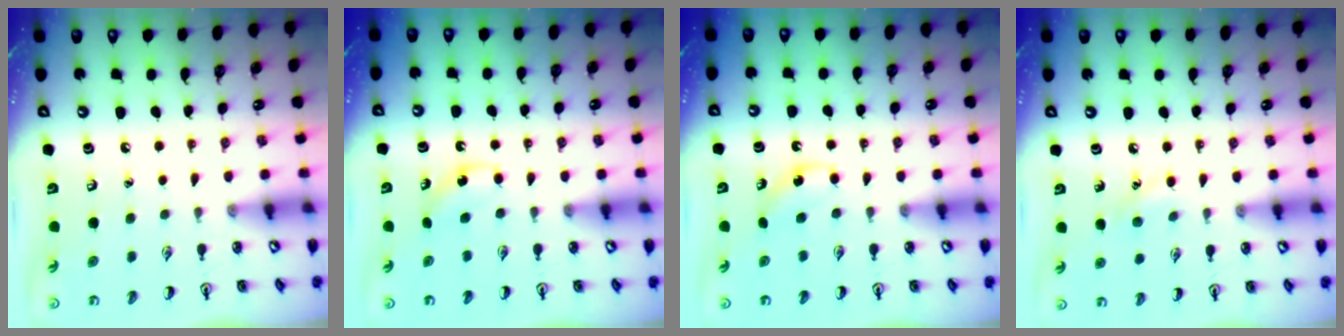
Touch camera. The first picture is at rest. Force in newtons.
{"total": 3.3, "press": 3.0, "slide": 1.3}
{"total": 3.3, "press": 3.0, "slide": 1.3}
{"total": 6.4, "press": 6.2, "slide": 1.9}